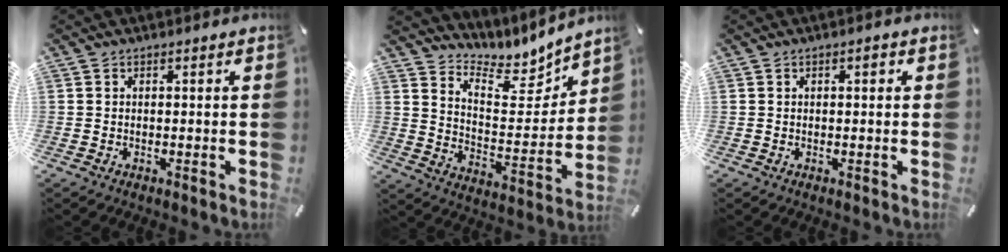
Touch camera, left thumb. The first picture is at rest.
{"total": 8.6, "force": [7.8, 3.5, 0.5], "torque": [-0.009, -0.098, 0.138]}
{"total": 1.3, "force": [0.3, 0.6, 1.1], "torque": [-0.014, 0.003, 0.002]}